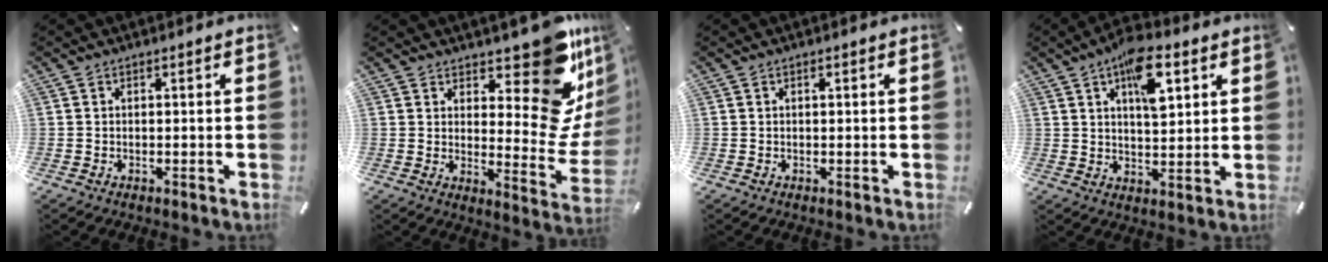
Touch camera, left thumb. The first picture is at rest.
{"total": 16.8, "force": [9.9, 7.5, 11.4], "torque": [-0.104, -0.110, 0.162]}
{"total": 0.5, "force": [0.2, 0.3, 0.4], "torque": [-0.008, 0.001, 0.003]}
{"total": 11.7, "force": [5.7, 5.5, 8.6], "torque": [-0.128, -0.016, 0.096]}